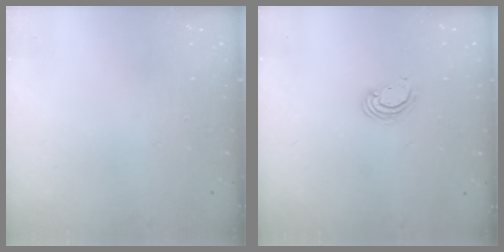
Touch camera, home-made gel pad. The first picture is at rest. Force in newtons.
{"total": 3.0, "press": 3.0, "slide": 0.3}